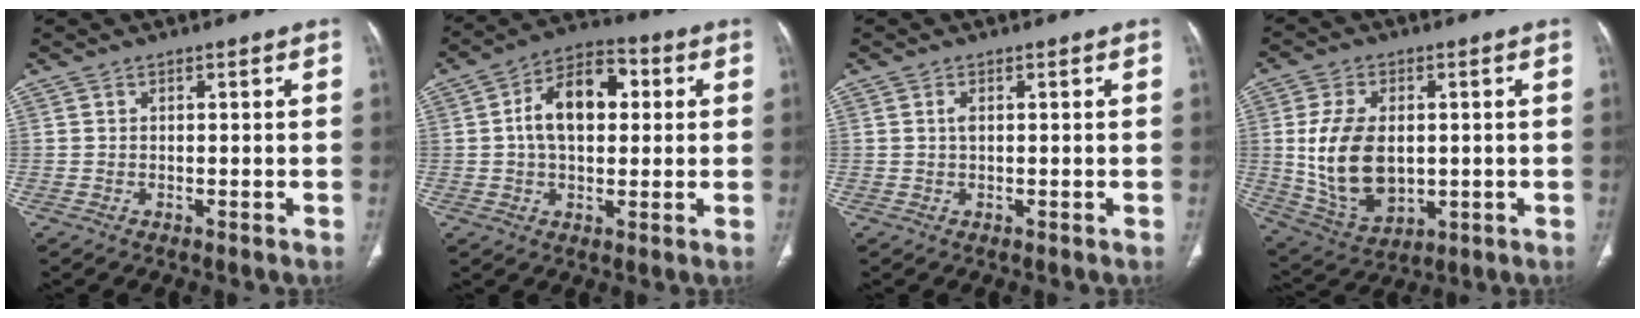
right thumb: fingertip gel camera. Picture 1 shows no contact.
{"total": 12.4, "force": [1.8, 7.7, 9.6], "torque": [-0.143, 0.023, 0.021]}
{"total": 1.0, "force": [0.3, 0.4, 0.9], "torque": [-0.021, 0.004, 0.005]}
{"total": 14.7, "force": [0.4, 9.4, 11.3], "torque": [-0.202, -0.010, 0.027]}